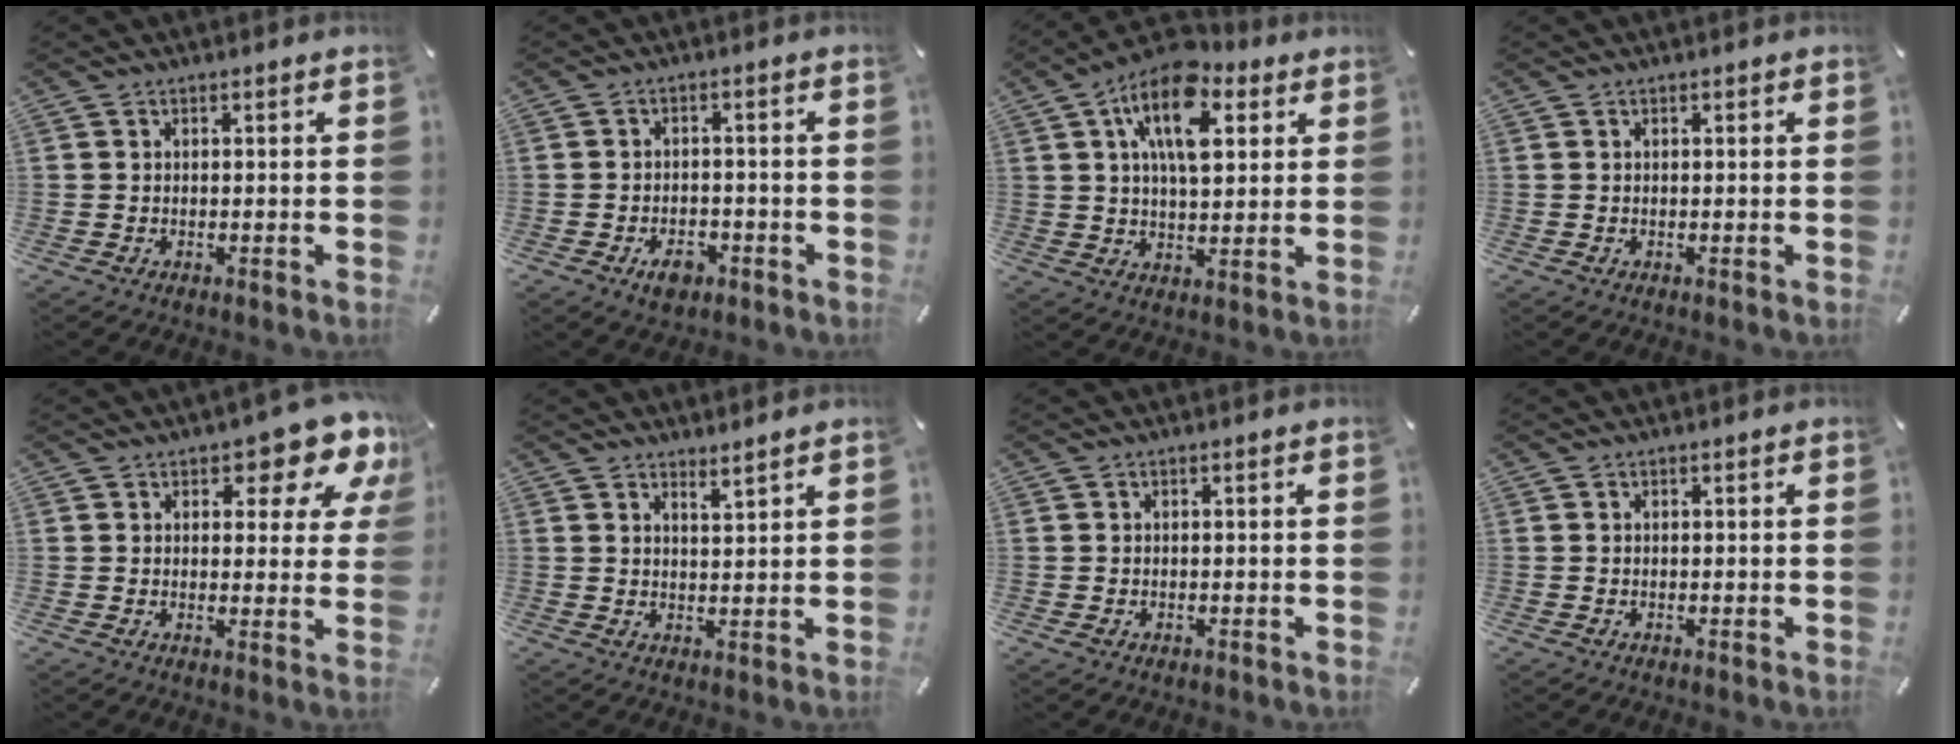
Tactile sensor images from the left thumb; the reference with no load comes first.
{"total": 4.9, "force": [-2.7, 3.1, 2.6], "torque": [-0.051, 0.011, -0.049]}
{"total": 14.9, "force": [6.3, 8.0, 10.9], "torque": [-0.185, -0.009, 0.108]}
{"total": 0.0}
{"total": 8.8, "force": [5.3, 4.2, 5.6], "torque": [-0.056, -0.040, 0.085]}
{"total": 2.5, "force": [2.5, -0.3, 0.2], "torque": [-0.007, -0.015, 0.046]}
{"total": 0.0}
{"total": 0.0}